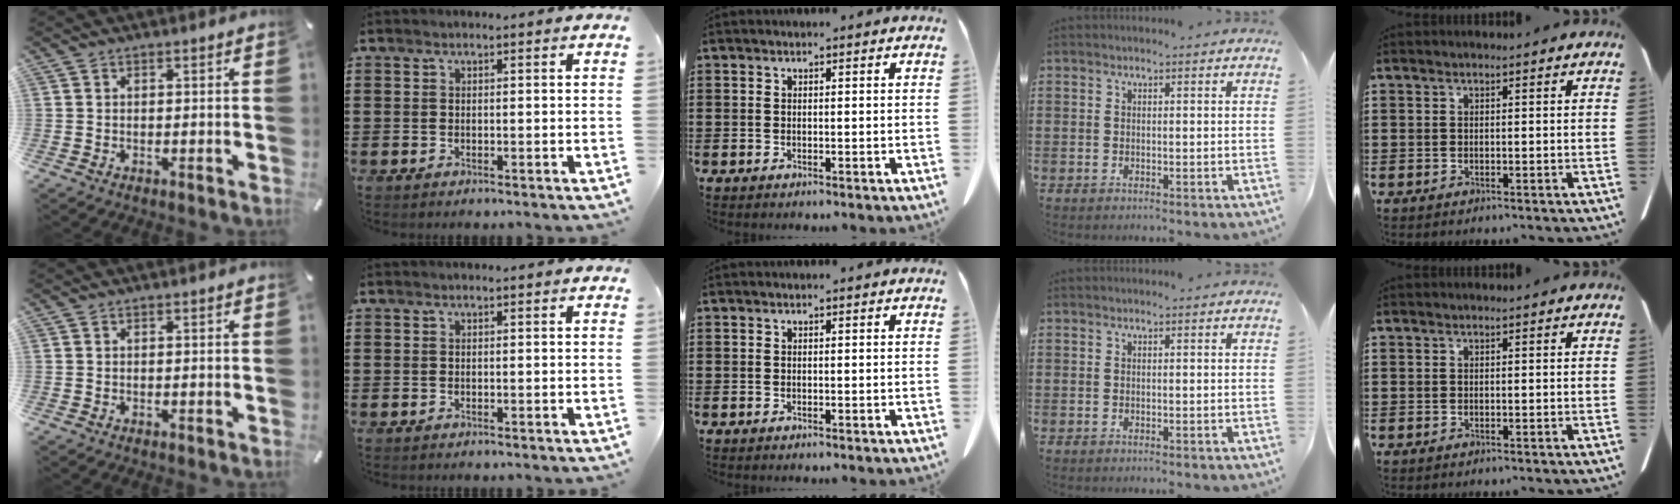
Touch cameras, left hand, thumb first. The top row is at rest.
{}